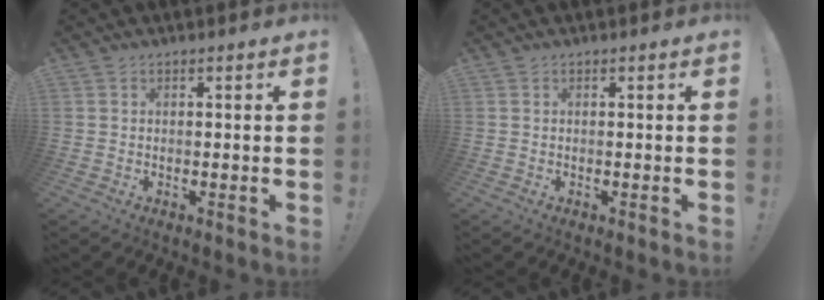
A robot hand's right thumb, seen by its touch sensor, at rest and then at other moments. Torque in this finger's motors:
{"motor_torque": [-0.02, -0.03, 0.10, -0.02, 0.07]}